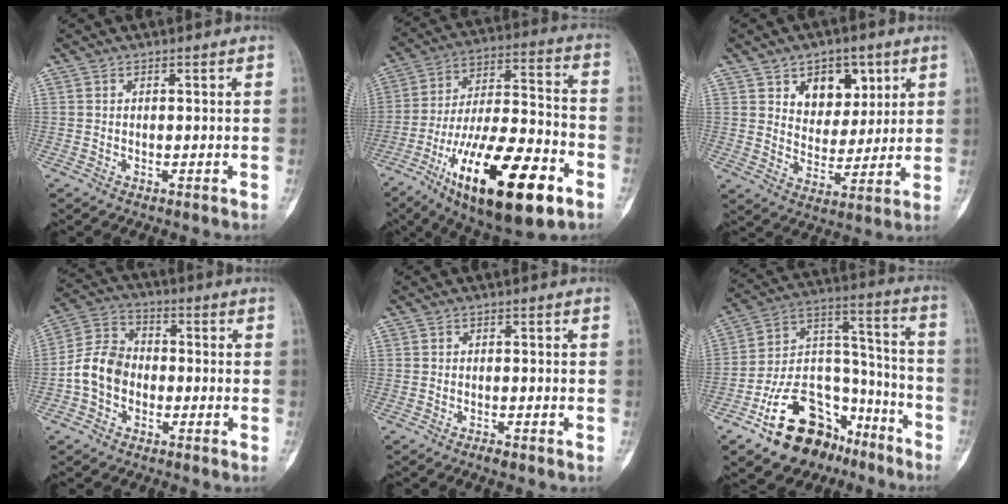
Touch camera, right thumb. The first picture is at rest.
{"total": 26.4, "force": [-12.4, 9.2, 21.4], "torque": [-0.359, 0.060, -0.197]}
{"total": 10.5, "force": [4.8, 7.2, 5.9], "torque": [-0.043, -0.024, 0.079]}
{"total": 8.7, "force": [-2.1, 6.8, 5.1], "torque": [-0.086, 0.035, -0.054]}
{"total": 1.0, "force": [-0.8, 0.2, 0.5], "torque": [-0.012, 0.005, -0.015]}
{"total": 22.1, "force": [-13.3, 13.2, 11.7], "torque": [-0.139, 0.112, -0.213]}